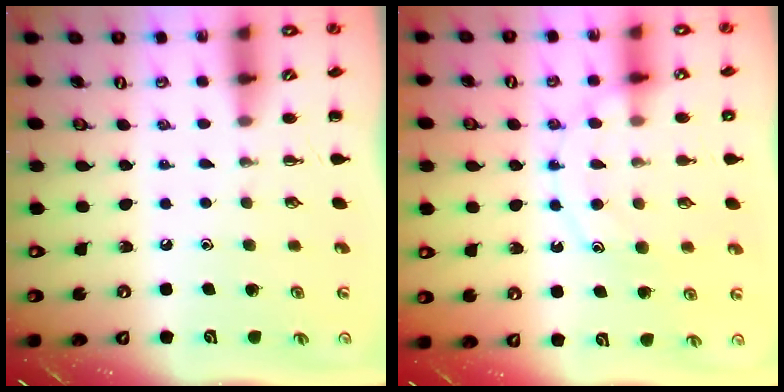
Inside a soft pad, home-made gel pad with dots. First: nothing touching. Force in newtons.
{"total": 11.8, "press": 11.7, "slide": 1.1}